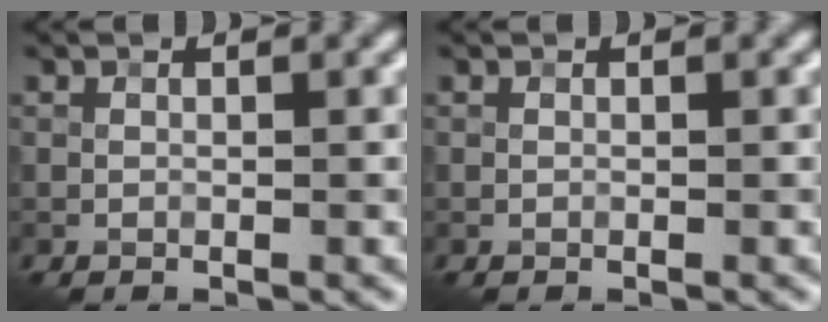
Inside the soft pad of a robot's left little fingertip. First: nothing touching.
{"total": 0.0}